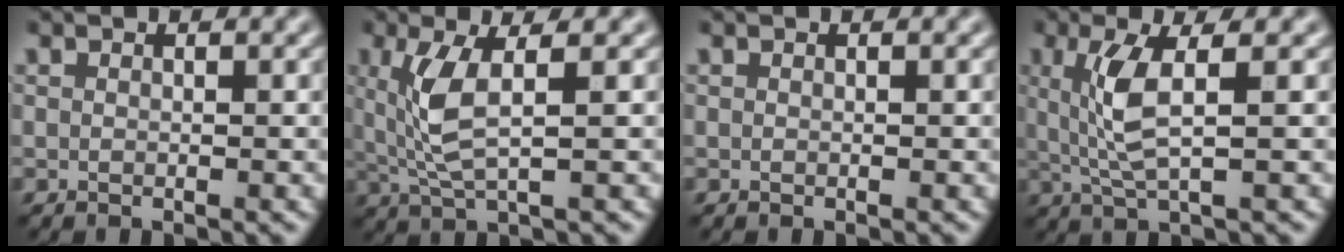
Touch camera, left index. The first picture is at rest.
{"total": 4.2, "force": [0.3, 1.1, 4.0], "torque": [-0.093, 0.002, 0.021]}
{"total": 0.0}
{"total": 4.1, "force": [0.1, 0.8, 4.0], "torque": [-0.087, 0.004, 0.017]}